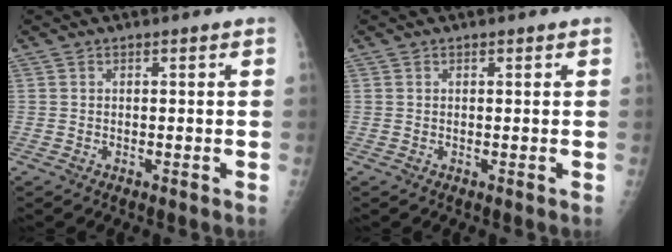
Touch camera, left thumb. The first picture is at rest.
{"total": 0.0}